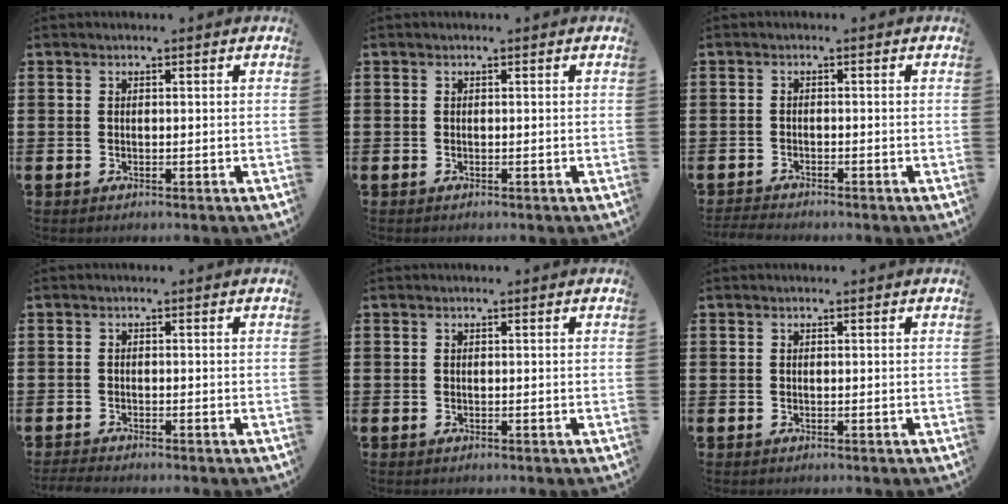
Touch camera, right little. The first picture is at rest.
{"total": 0.0}
{"total": 1.3, "force": [-1.3, 0.0, 0.1], "torque": [-0.004, 0.001, -0.025]}
{"total": 1.0, "force": [-0.9, 0.1, 0.4], "torque": [-0.007, 0.000, -0.019]}
{"total": 0.0}
{"total": 0.0}